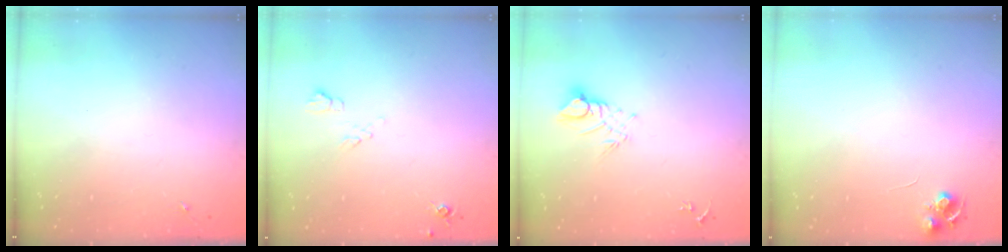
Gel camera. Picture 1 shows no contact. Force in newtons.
{"total": 6.2, "press": 6.2, "slide": 1.0}
{"total": 6.2, "press": 6.2, "slide": 0.5}
{"total": 6.8, "press": 6.7, "slide": 0.9}